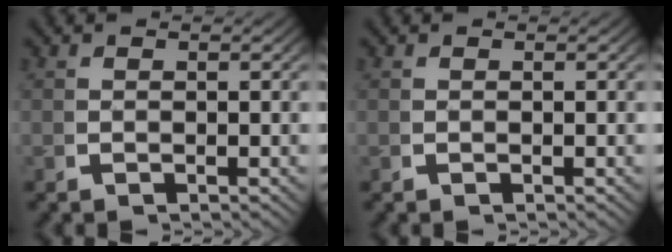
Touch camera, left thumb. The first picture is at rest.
{"total": 0.0}